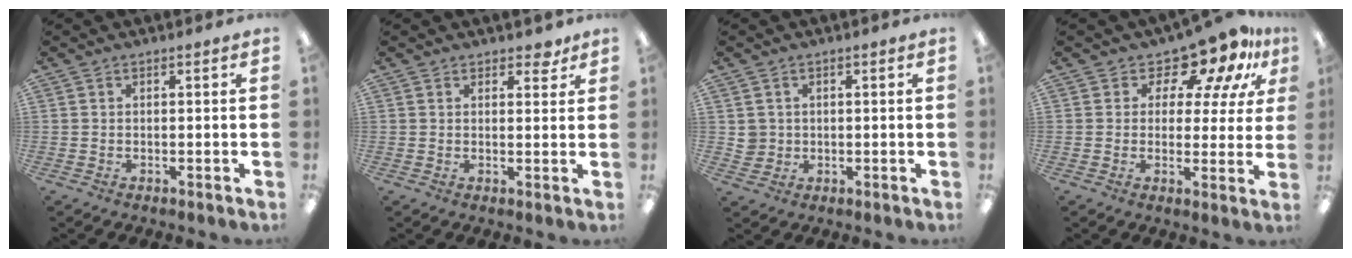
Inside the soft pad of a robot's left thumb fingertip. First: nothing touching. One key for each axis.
{"total": 2.7, "fx": 2.1, "fy": 1.3, "fz": 1.0, "tx": 0.003, "ty": -0.008, "tz": 0.035}
{"total": 3.2, "fx": 0.5, "fy": 3.2, "fz": 0.2, "tx": -0.004, "ty": 0.003, "tz": 0.008}
{"total": 10.7, "fx": 8.4, "fy": 4.7, "fz": 4.7, "tx": -0.084, "ty": -0.068, "tz": 0.148}